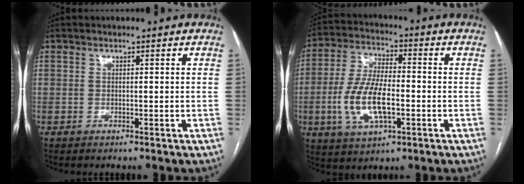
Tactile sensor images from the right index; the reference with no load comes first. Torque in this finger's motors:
{"motor_torque": [0.50, -0.21, 0.38, 0.21]}